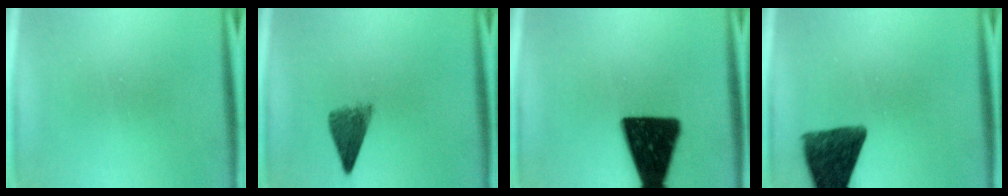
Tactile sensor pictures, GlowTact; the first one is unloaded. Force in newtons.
{"total": 4.5}
{"total": 18.5}
{"total": 11.2}